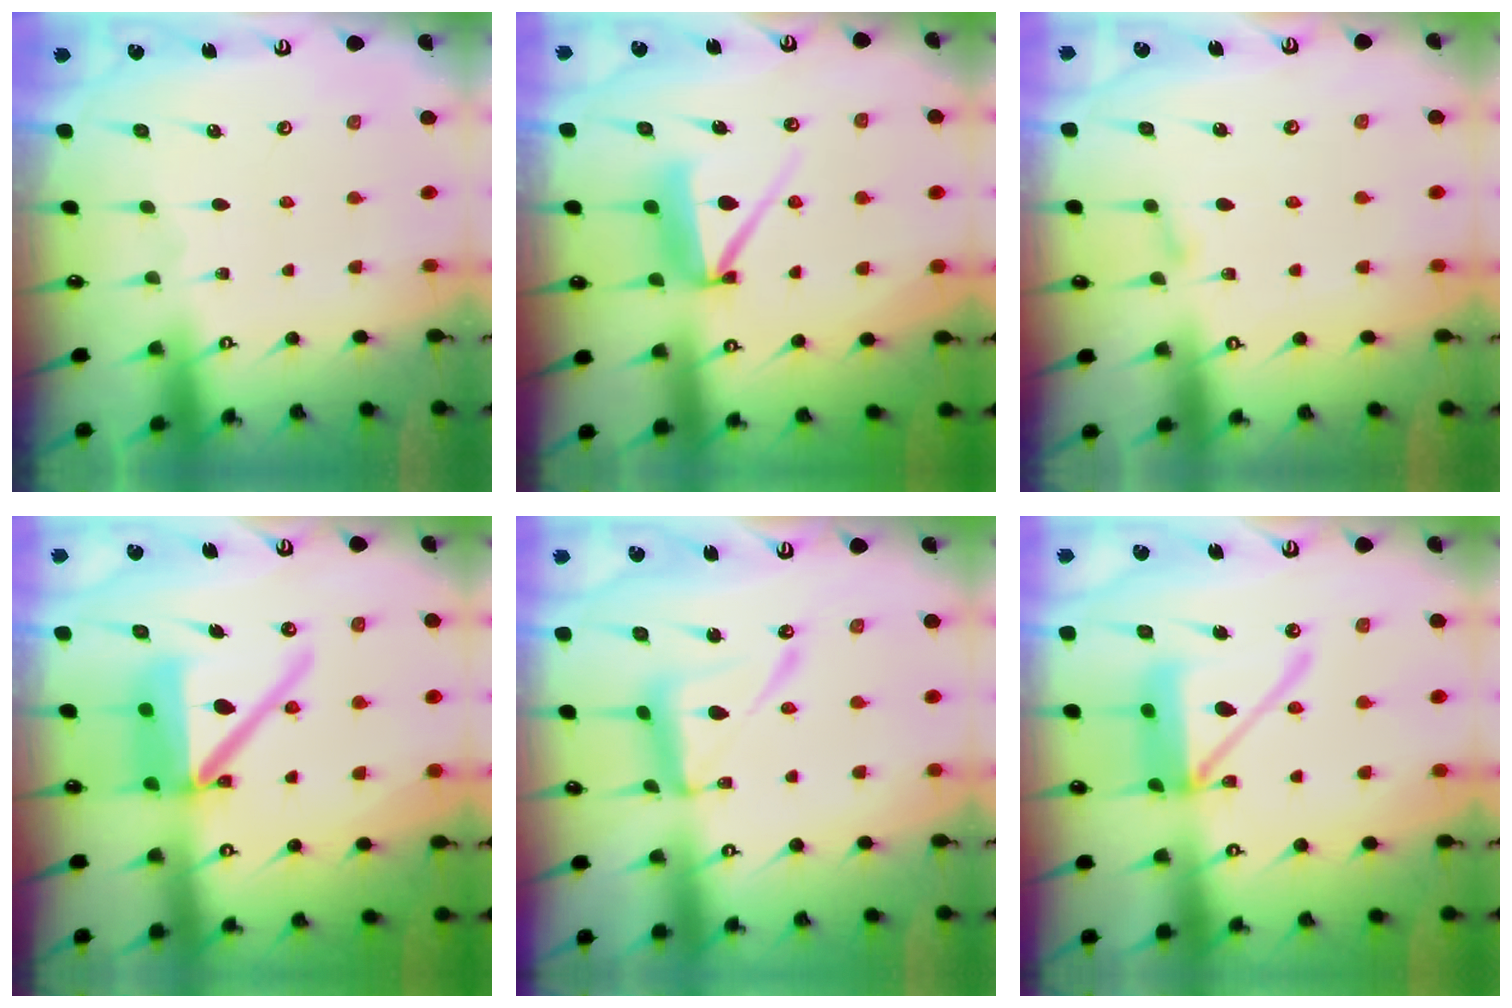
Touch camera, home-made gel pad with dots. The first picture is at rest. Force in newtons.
{"total": 11.2, "press": 11.2, "slide": 0.7}
{"total": 5.2, "press": 5.2, "slide": 0.4}
{"total": 16.3, "press": 16.2, "slide": 2.1}
{"total": 12.6, "press": 12.6, "slide": 1.0}
{"total": 15.0, "press": 14.9, "slide": 1.8}